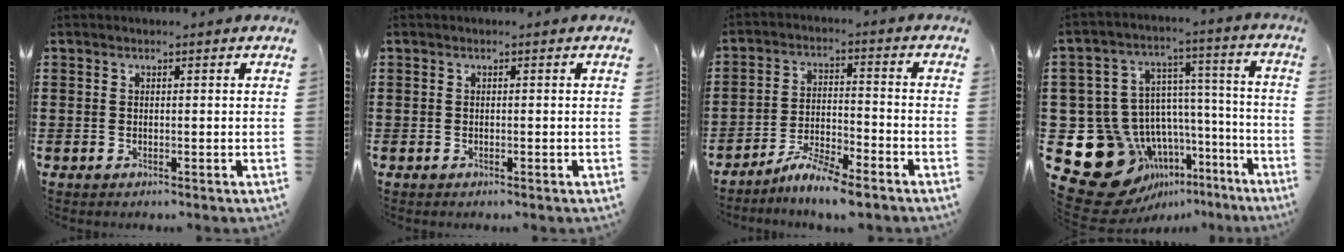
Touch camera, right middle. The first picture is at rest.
{"total": 0.0}
{"total": 6.0, "force": [-5.6, 0.0, 2.2], "torque": [-0.042, -0.005, -0.106]}
{"total": 16.7, "force": [-10.4, 11.4, 6.3], "torque": [-0.145, 0.000, -0.149]}